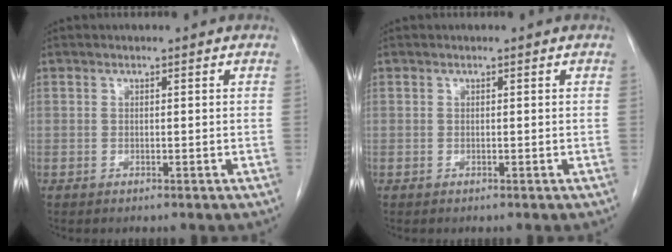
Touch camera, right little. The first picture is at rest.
{"total": 0.0}